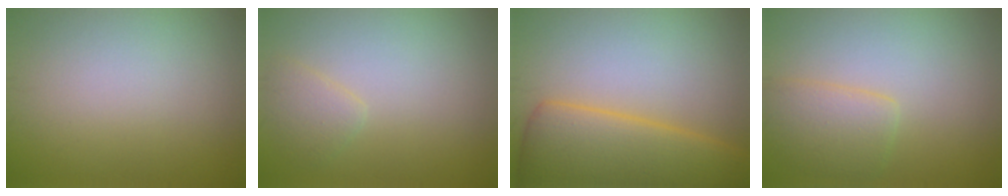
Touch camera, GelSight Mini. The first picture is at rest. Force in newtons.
{"total": 1.5, "press": 1.5, "slide": 0.1}
{"total": 8.3, "press": 8.3, "slide": 0.3}
{"total": 2.8, "press": 2.8, "slide": 0.3}